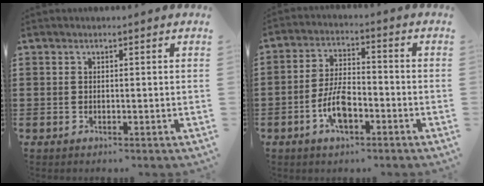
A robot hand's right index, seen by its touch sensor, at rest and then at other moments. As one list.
[{"total": 6.9, "force": [-2.8, 3.0, 5.5], "torque": [-0.126, -0.001, -0.057]}]